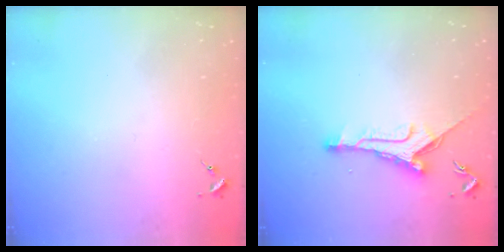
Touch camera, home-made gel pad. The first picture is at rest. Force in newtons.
{"total": 9.5, "press": 9.5, "slide": 0.1}